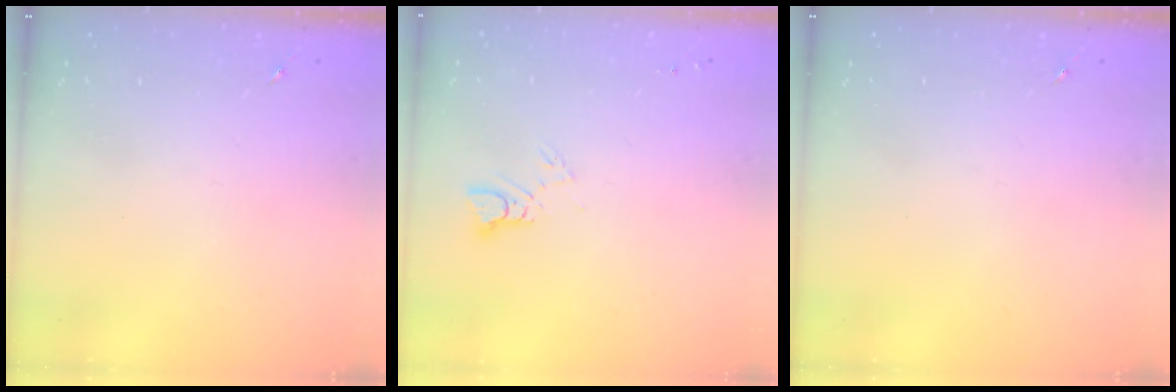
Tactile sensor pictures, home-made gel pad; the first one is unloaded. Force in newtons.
{"total": 3.6, "press": 3.6, "slide": 0.2}
{"total": 0.0}